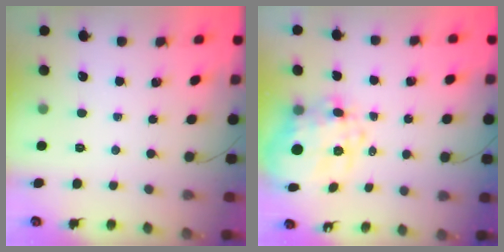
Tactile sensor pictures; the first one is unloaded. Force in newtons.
{"total": 13.9, "press": 13.6, "slide": 2.9}